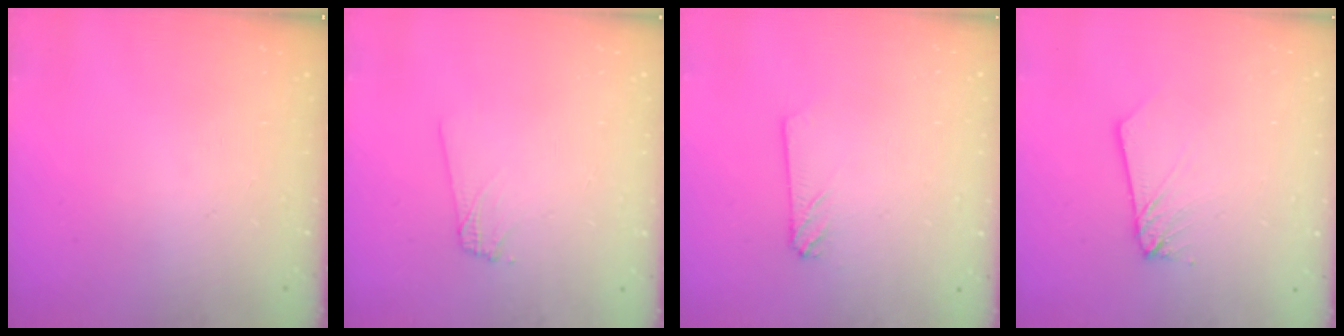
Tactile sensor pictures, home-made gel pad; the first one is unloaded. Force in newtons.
{"total": 5.8, "press": 5.7, "slide": 1.0}
{"total": 2.4, "press": 2.4, "slide": 0.3}
{"total": 2.6, "press": 2.6, "slide": 0.2}